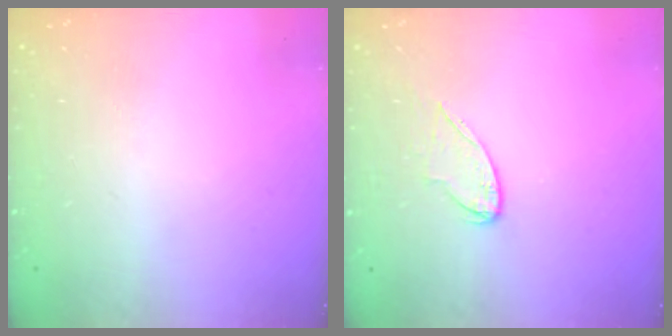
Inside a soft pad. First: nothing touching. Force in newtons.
{"total": 6.5, "press": 6.5, "slide": 0.3}